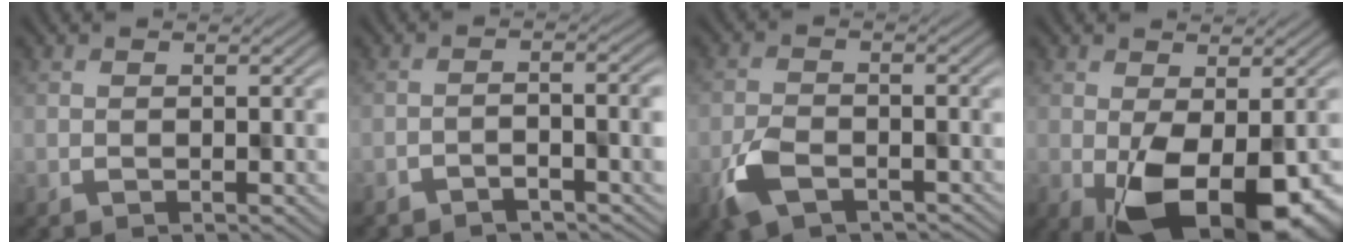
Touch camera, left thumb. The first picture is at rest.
{"total": 2.1, "force": [-1.8, 0.3, 1.1], "torque": [-0.014, 0.002, -0.030]}
{"total": 5.6, "force": [-3.2, 3.5, 3.0], "torque": [-0.076, -0.022, -0.061]}
{"total": 11.5, "force": [-3.5, 6.3, 8.9], "torque": [-0.151, -0.050, -0.032]}